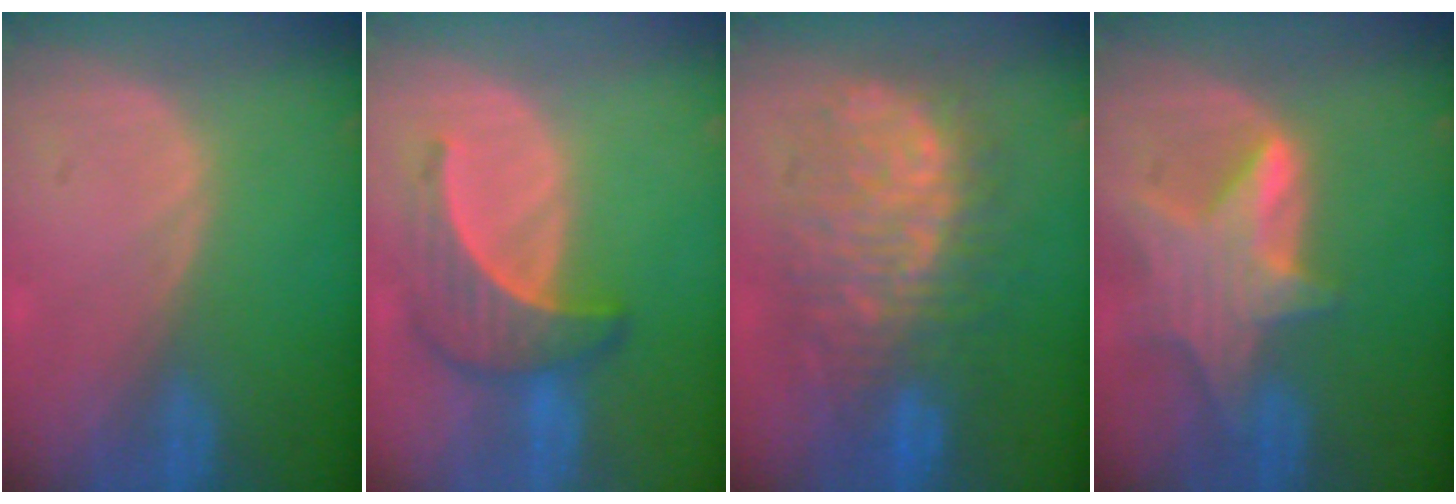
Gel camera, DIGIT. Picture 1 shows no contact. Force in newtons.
{"total": 6.4, "press": 6.3, "slide": 0.7}
{"total": 12.3, "press": 12.2, "slide": 1.3}
{"total": 8.0, "press": 7.2, "slide": 3.4}